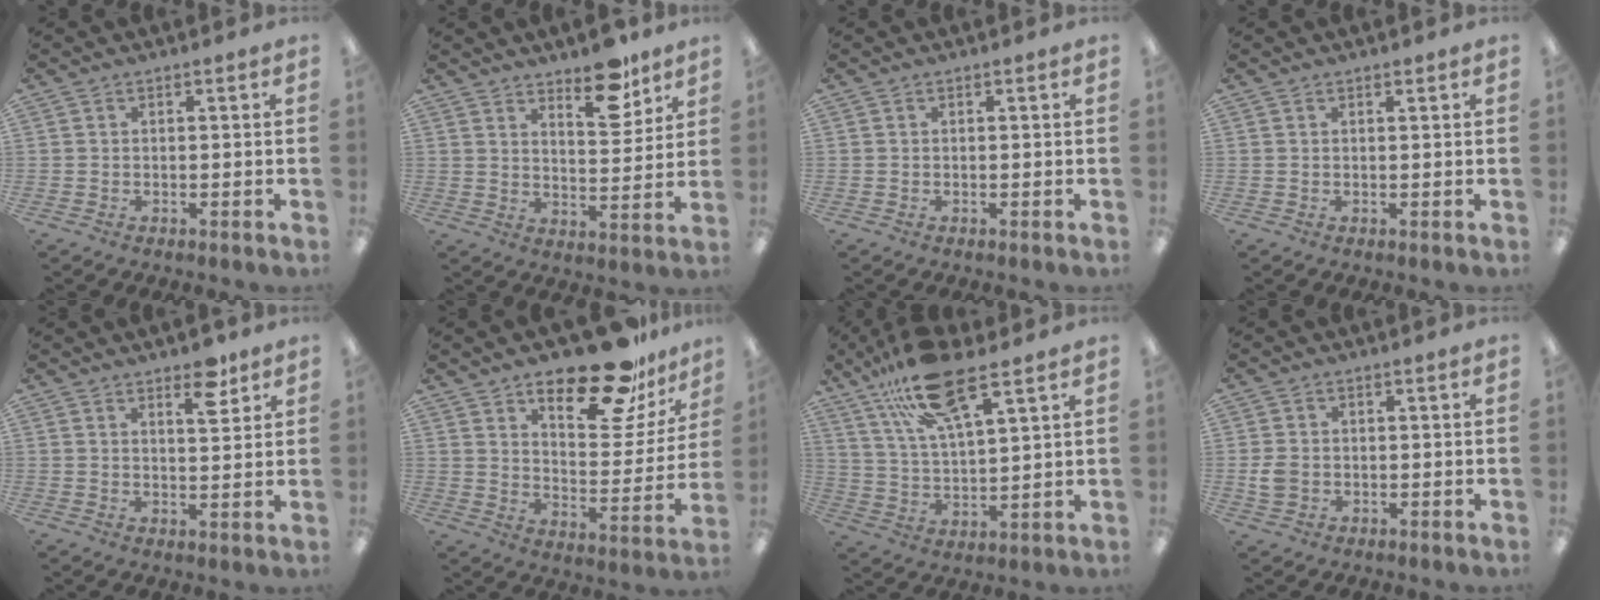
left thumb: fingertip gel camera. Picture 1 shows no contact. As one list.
[{"total": 10.2, "force": [7.9, 3.9, 5.2], "torque": [-0.052, -0.054, 0.132]}, {"total": 0.0}, {"total": 0.6, "force": [0.6, 0.1, 0.1], "torque": [-0.003, 0.001, 0.010]}, {"total": 6.8, "force": [4.7, 2.7, 4.1], "torque": [-0.036, -0.029, 0.074]}, {"total": 22.1, "force": [17.0, 7.7, 11.8], "torque": [-0.172, -0.111, 0.283]}, {"total": 18.1, "force": [12.0, 5.8, 12.2], "torque": [-0.224, -0.040, 0.206]}, {"total": 3.7, "force": [-0.3, 3.0, 2.1], "torque": [-0.028, 0.005, -0.004]}]